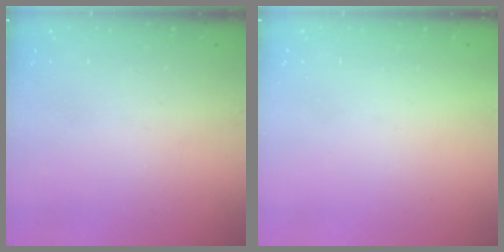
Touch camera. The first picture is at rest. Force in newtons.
{"total": 1.5, "press": 1.5, "slide": 0.1}